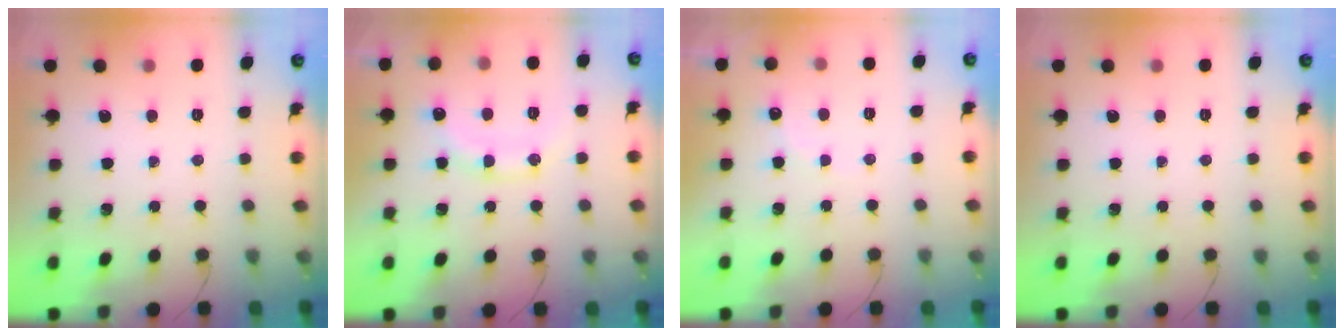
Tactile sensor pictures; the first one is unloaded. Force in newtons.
{"total": 13.5, "press": 13.5, "slide": 0.9}
{"total": 6.3, "press": 6.3, "slide": 0.9}
{"total": 0.0}